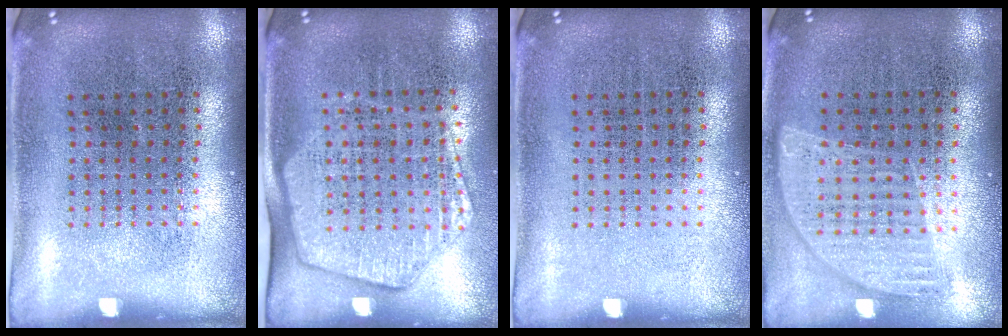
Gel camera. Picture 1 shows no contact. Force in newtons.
{"total": 1.8, "press": 1.5, "slide": 0.9}
{"total": 0.0}
{"total": 0.9, "press": 0.8, "slide": 0.3}